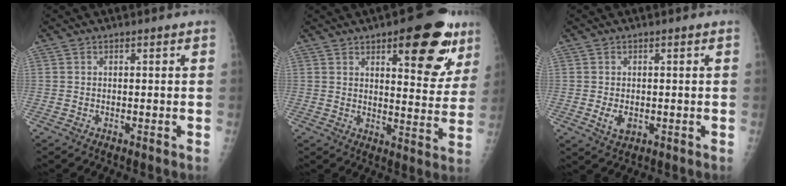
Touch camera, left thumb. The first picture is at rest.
{"total": 16.9, "force": [8.8, 6.5, 12.9], "torque": [-0.115, -0.040, 0.114]}
{"total": 3.1, "force": [-0.5, 2.1, 2.3], "torque": [-0.038, -0.005, -0.003]}